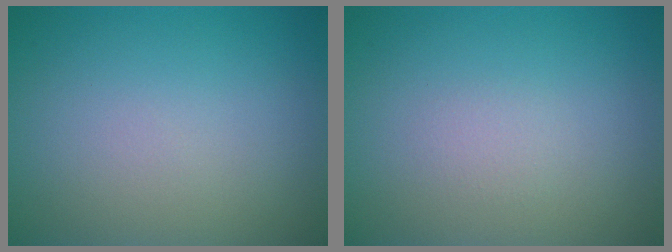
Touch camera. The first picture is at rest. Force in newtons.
{"total": 0.9, "press": 0.8, "slide": 0.1}